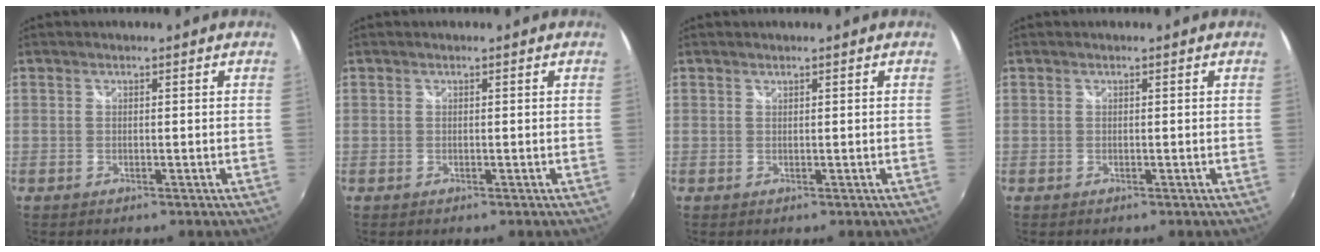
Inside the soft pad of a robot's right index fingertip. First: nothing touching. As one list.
[{"total": 0.0}, {"total": 0.0}, {"total": 0.0}]